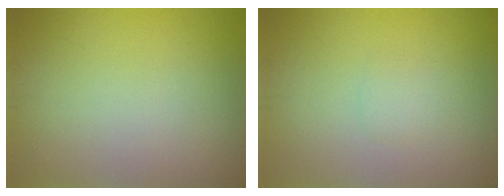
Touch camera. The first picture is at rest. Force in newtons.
{"total": 0.9, "press": 0.9, "slide": 0.1}